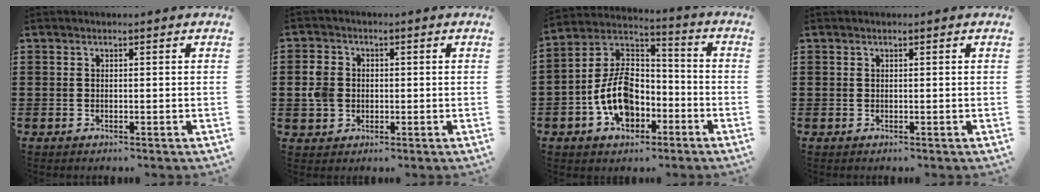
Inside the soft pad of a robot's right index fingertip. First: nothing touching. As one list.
[{"total": 4.2, "force": [-0.1, 3.6, 2.1], "torque": [-0.056, 0.010, -0.006]}, {"total": 10.7, "force": [-4.0, 6.9, 7.0], "torque": [-0.172, 0.009, -0.080]}, {"total": 0.0}]